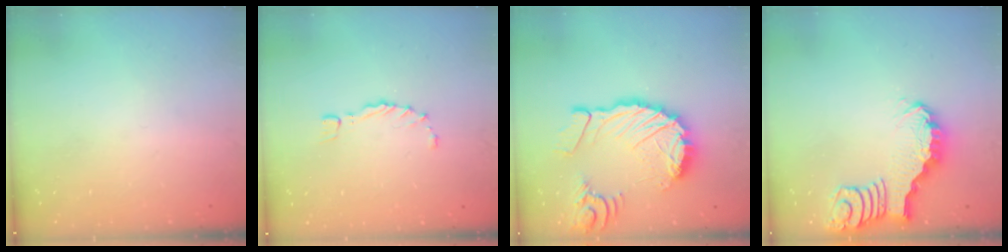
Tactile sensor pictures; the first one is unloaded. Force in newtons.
{"total": 0.9, "press": 0.9, "slide": 0.4}
{"total": 17.2, "press": 17.0, "slide": 2.3}
{"total": 2.8, "press": 2.8, "slide": 0.4}